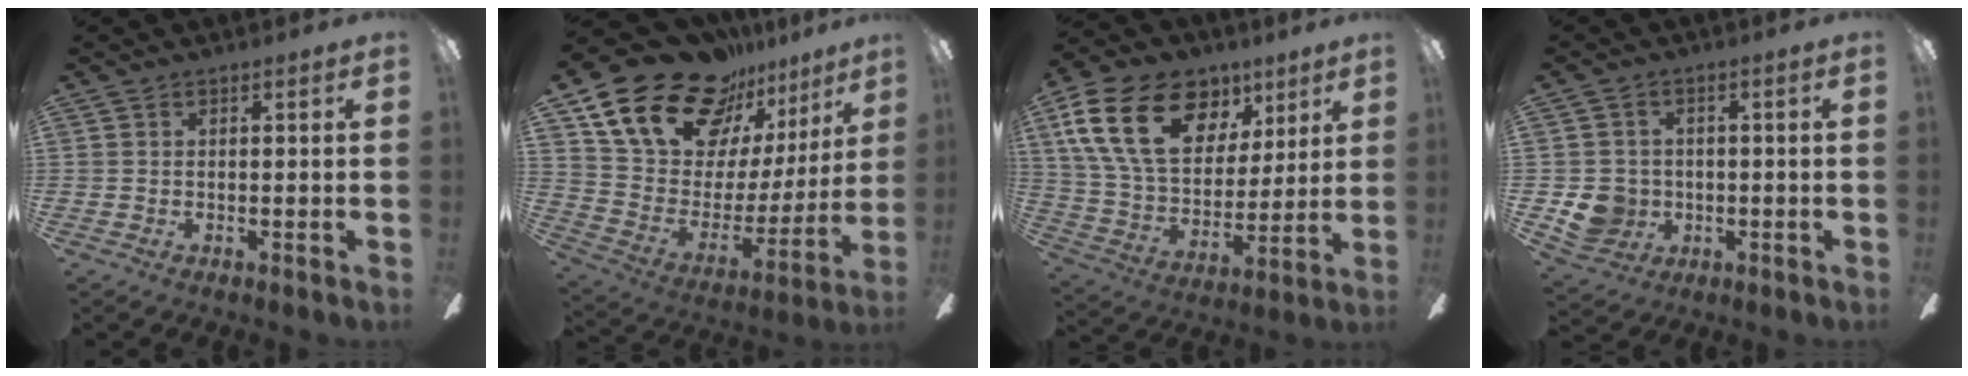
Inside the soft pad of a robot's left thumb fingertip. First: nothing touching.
{"total": 24.8, "force": [17.9, 13.4, 10.7], "torque": [-0.184, -0.116, 0.336]}
{"total": 23.3, "force": [10.5, 15.3, 14.1], "torque": [-0.256, -0.034, 0.188]}
{"total": 7.0, "force": [-0.9, 6.6, 2.1], "torque": [-0.049, 0.007, -0.012]}